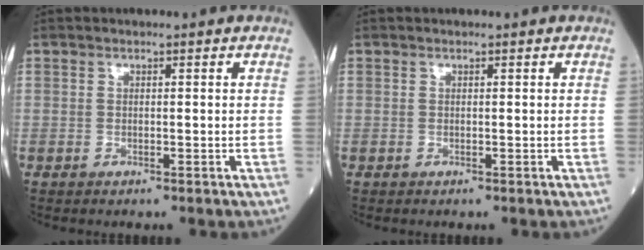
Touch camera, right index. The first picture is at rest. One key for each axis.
{"total": 0.0}